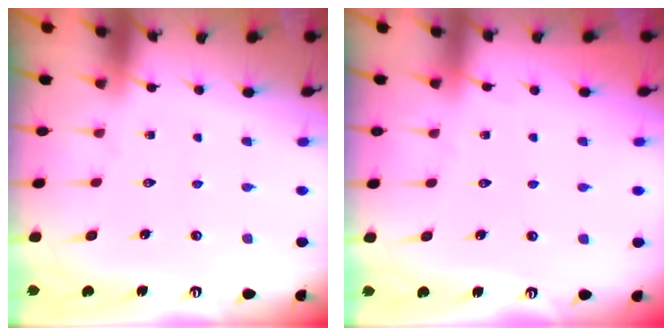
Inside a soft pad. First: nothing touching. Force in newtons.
{"total": 2.6, "press": 2.6, "slide": 0.4}